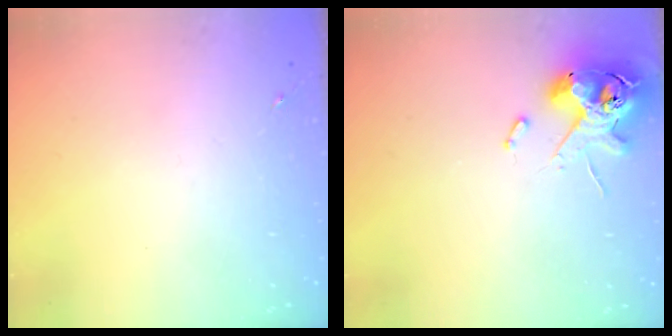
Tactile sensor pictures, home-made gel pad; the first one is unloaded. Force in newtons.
{"total": 12.1, "press": 11.9, "slide": 1.9}